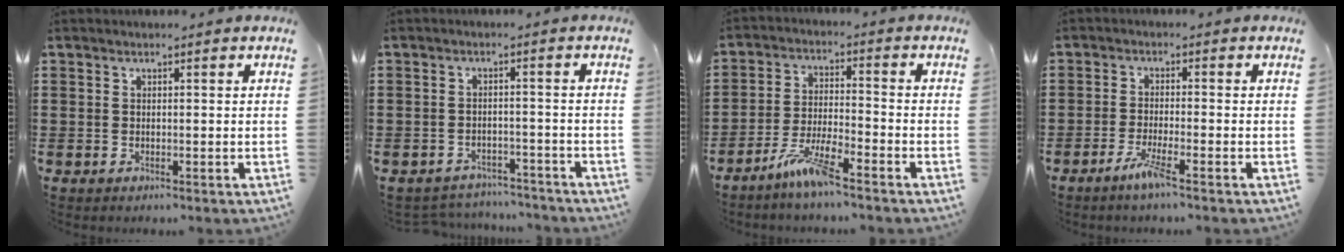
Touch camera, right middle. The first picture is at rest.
{"total": 2.9, "force": [-2.9, 0.4, -0.1], "torque": [-0.005, 0.000, -0.062]}
{"total": 6.6, "force": [-5.0, 0.4, 4.3], "torque": [-0.094, -0.008, -0.095]}
{"total": 3.8, "force": [-2.5, -0.1, 2.9], "torque": [-0.068, -0.013, -0.049]}